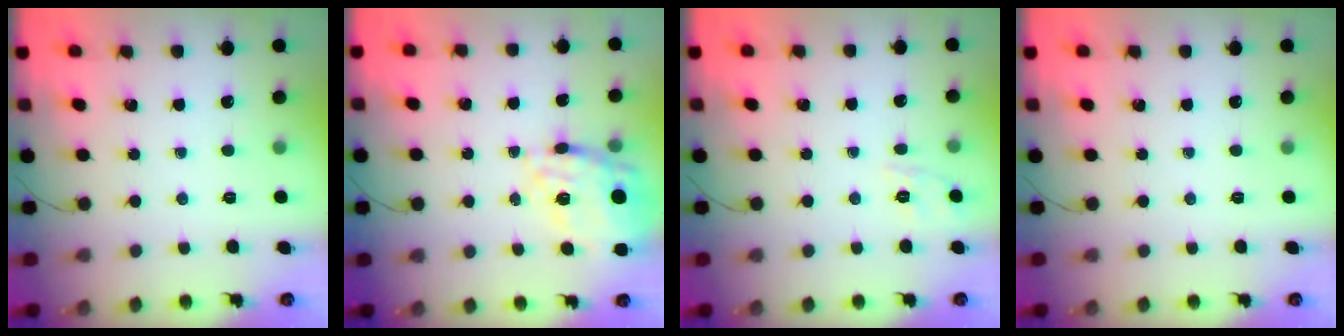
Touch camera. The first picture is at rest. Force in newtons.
{"total": 15.3, "press": 14.8, "slide": 4.1}
{"total": 2.0, "press": 0.7, "slide": 1.9}
{"total": 0.0}